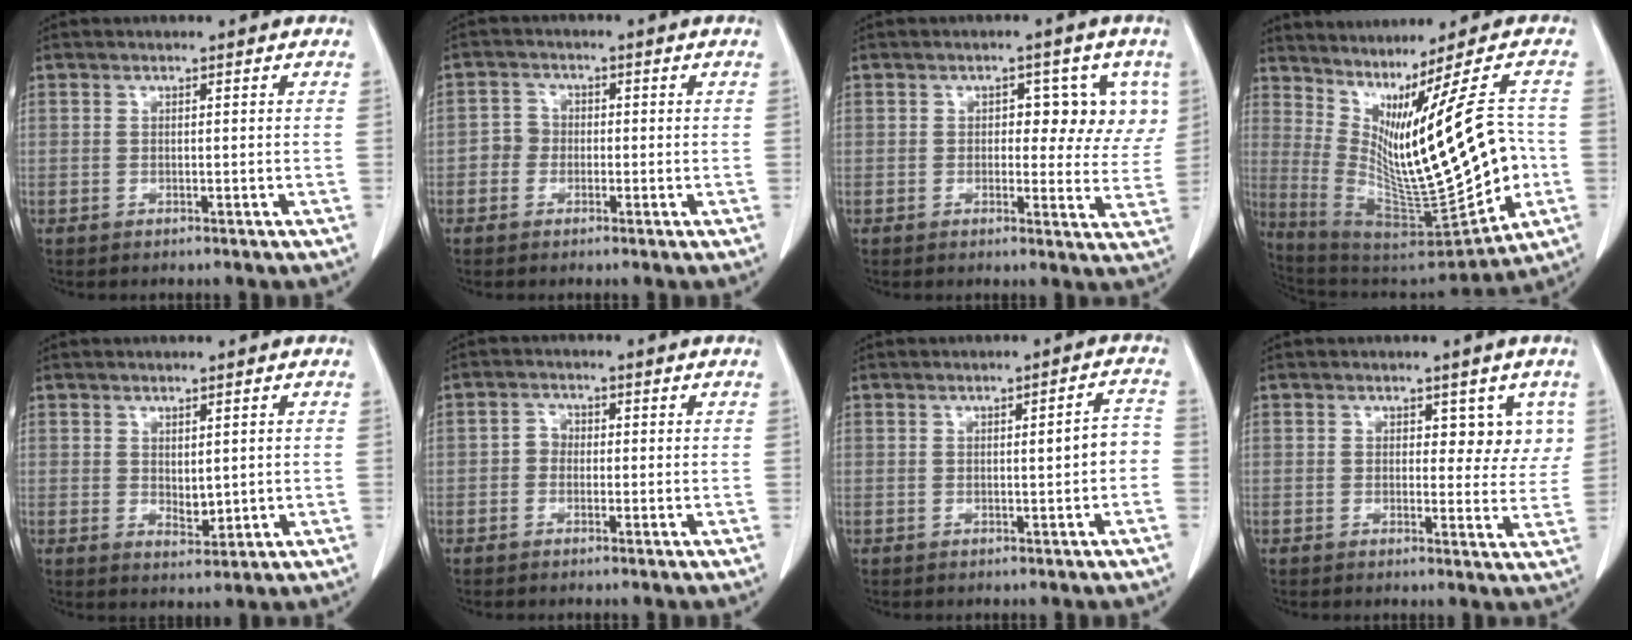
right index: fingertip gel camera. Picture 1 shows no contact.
{"total": 2.7, "force": [-0.5, 2.6, 0.7], "torque": [-0.004, 0.011, -0.015]}
{"total": 6.6, "force": [2.2, 4.0, 4.8], "torque": [-0.033, 0.015, 0.021]}
{"total": 21.2, "force": [0.3, 3.2, 21.0], "torque": [-0.351, -0.012, 0.025]}
{"total": 3.1, "force": [0.5, 1.6, 2.6], "torque": [-0.042, -0.008, 0.018]}
{"total": 2.1, "force": [-0.1, 1.9, 0.9], "torque": [-0.008, 0.010, -0.006]}
{"total": 3.5, "force": [-0.3, 0.6, 3.4], "torque": [-0.045, 0.011, -0.002]}
{"total": 4.6, "force": [2.3, 2.7, 3.0], "torque": [-0.012, 0.000, 0.024]}